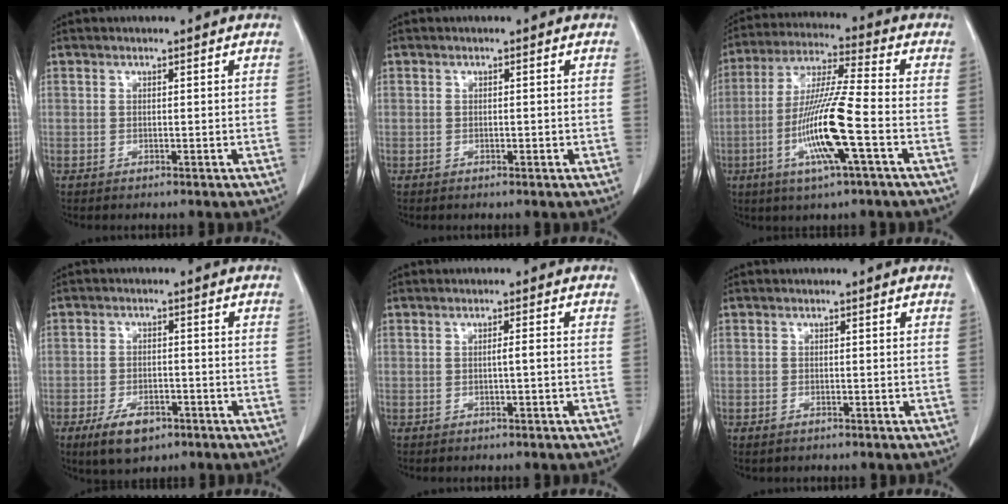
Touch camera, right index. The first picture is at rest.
{"total": 1.0, "force": [-0.2, 0.6, 0.8], "torque": [-0.022, 0.001, 0.001]}
{"total": 14.6, "force": [-4.4, 0.5, 13.9], "torque": [-0.282, -0.012, -0.086]}
{"total": 7.1, "force": [-4.0, 3.7, 4.6], "torque": [-0.088, -0.006, -0.062]}
{"total": 1.7, "force": [-0.1, 0.3, 1.6], "torque": [-0.036, 0.004, 0.002]}
{"total": 1.4, "force": [-0.5, 0.9, 0.9], "torque": [-0.024, -0.001, -0.004]}